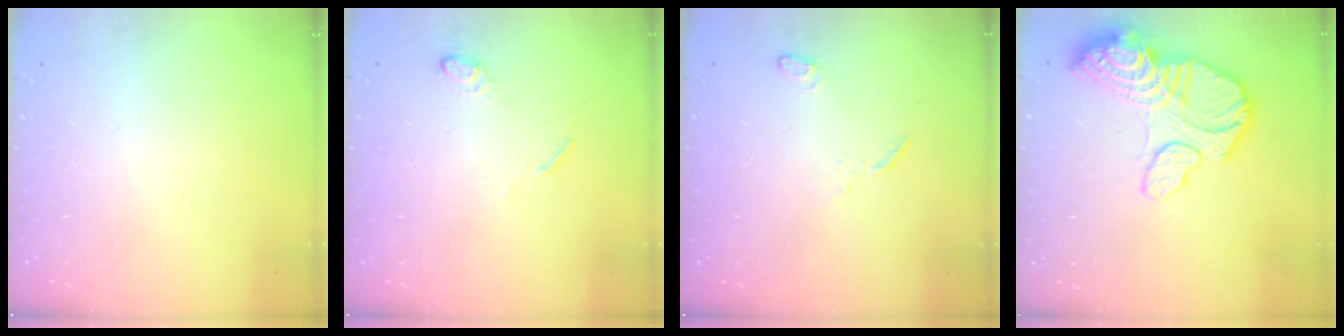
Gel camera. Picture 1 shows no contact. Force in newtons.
{"total": 5.1, "press": 5.1, "slide": 0.5}
{"total": 4.2, "press": 4.2, "slide": 0.5}
{"total": 22.0, "press": 21.9, "slide": 2.4}